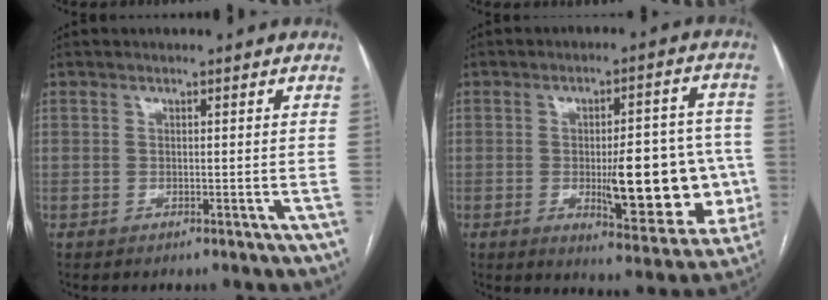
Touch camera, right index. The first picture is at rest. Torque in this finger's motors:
{"motor_torque": [2.14, 0.00, 0.36, 0.07]}